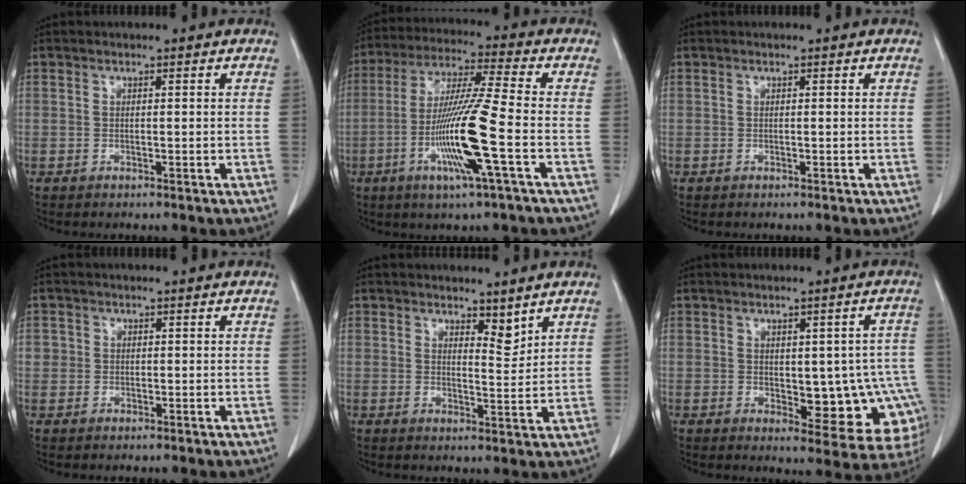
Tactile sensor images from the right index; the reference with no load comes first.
{"total": 13.6, "force": [-4.0, -0.6, 13.0], "torque": [-0.260, -0.013, -0.082]}
{"total": 0.0}
{"total": 1.6, "force": [0.2, 1.5, 0.2], "torque": [0.010, 0.004, 0.001]}
{"total": 3.1, "force": [2.6, 1.0, 1.4], "torque": [-0.021, -0.011, 0.045]}
{"total": 12.0, "force": [-1.5, 5.4, 10.6], "torque": [-0.097, 0.011, -0.004]}